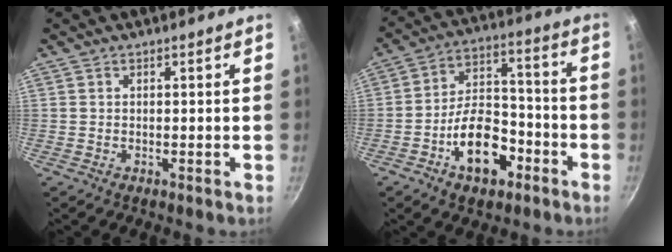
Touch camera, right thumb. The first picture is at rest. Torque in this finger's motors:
{"motor_torque": [0.10, 0.42, -0.02, 0.00, 0.27]}